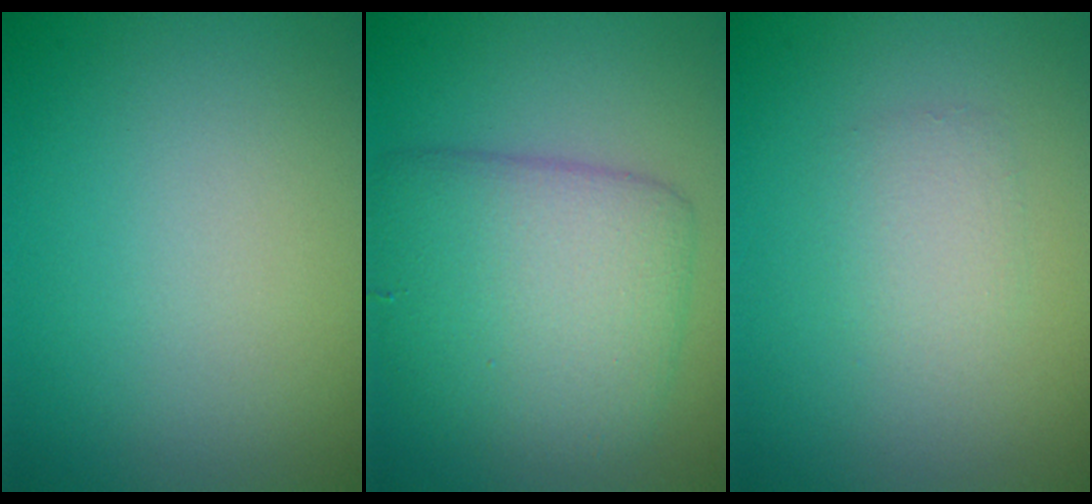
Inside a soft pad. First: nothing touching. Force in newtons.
{"total": 6.8, "press": 6.8, "slide": 0.2}
{"total": 1.6, "press": 1.6, "slide": 0.0}